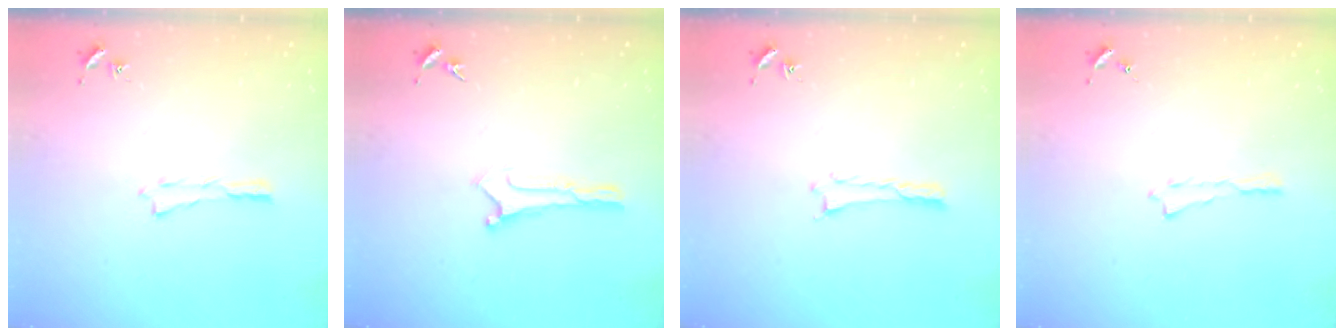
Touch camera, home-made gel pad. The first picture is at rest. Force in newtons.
{"total": 0.0}
{"total": 0.0}
{"total": 0.0}